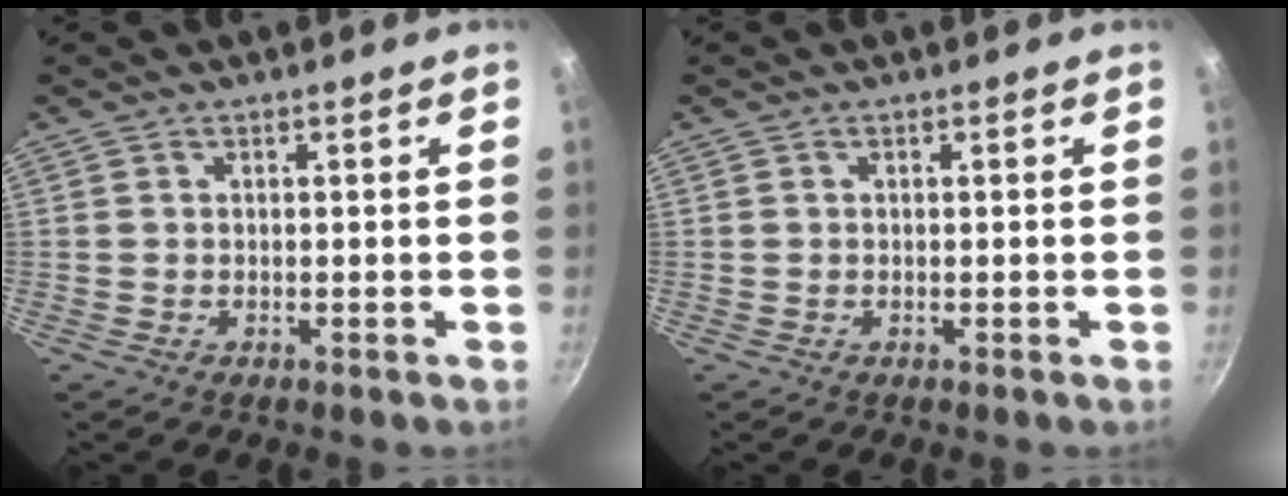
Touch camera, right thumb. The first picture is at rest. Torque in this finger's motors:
{"motor_torque": [-0.16, 0.32, -0.04, 0.54, 0.03]}